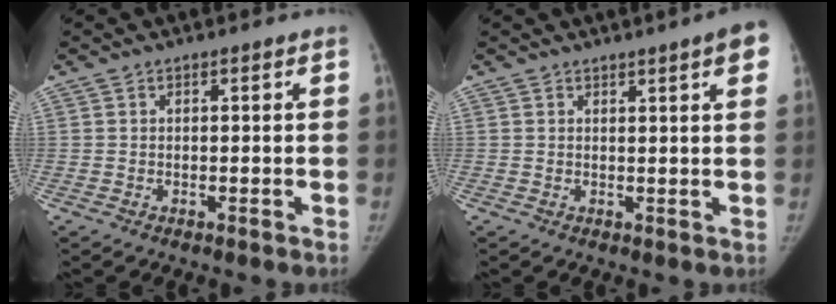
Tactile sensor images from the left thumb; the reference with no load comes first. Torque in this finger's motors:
{"motor_torque": [1.75, 1.30, 1.27, -0.77, 0.16]}